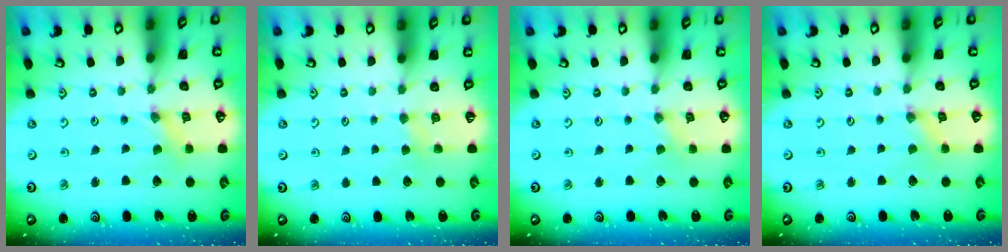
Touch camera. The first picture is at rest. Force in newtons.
{"total": 2.4, "press": 2.3, "slide": 0.5}
{"total": 0.0}
{"total": 0.0}